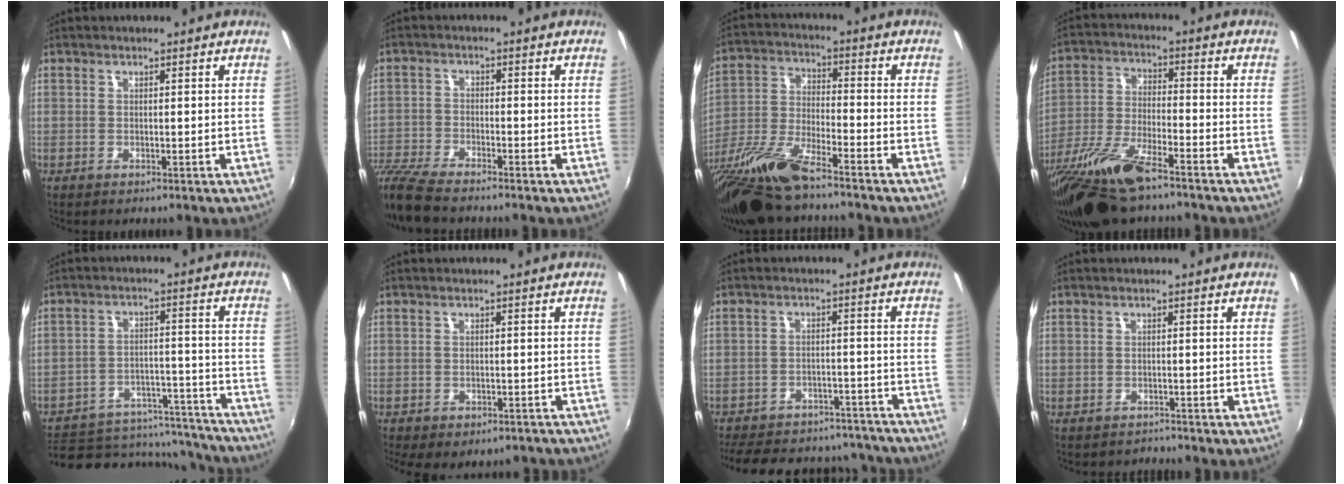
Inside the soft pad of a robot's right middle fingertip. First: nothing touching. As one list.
[{"total": 8.8, "force": [-7.9, 1.1, 3.5], "torque": [-0.097, -0.019, -0.158]}, {"total": 15.2, "force": [-12.1, 2.3, 9.0], "torque": [-0.194, -0.033, -0.235]}, {"total": 15.8, "force": [-11.9, 3.6, 9.7], "torque": [-0.206, -0.035, -0.228]}, {"total": 18.9, "force": [-15.4, 8.8, 6.4], "torque": [-0.128, 0.032, -0.184]}, {"total": 8.5, "force": [-6.5, 3.7, 4.0], "torque": [-0.088, -0.026, -0.079]}, {"total": 23.3, "force": [-20.1, 9.1, 7.5], "torque": [-0.169, 0.048, -0.245]}, {"total": 1.9, "force": [-1.8, 0.6, -0.3], "torque": [0.000, -0.003, -0.028]}]